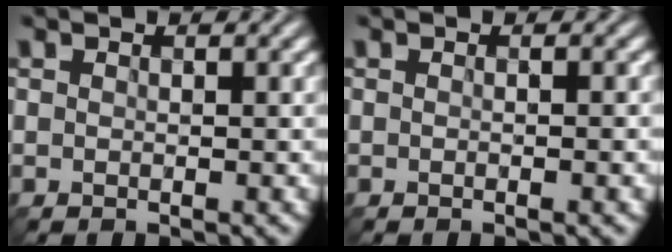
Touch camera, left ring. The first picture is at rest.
{"total": 1.4, "force": [-0.1, 0.4, 1.3], "torque": [-0.010, -0.003, -0.007]}